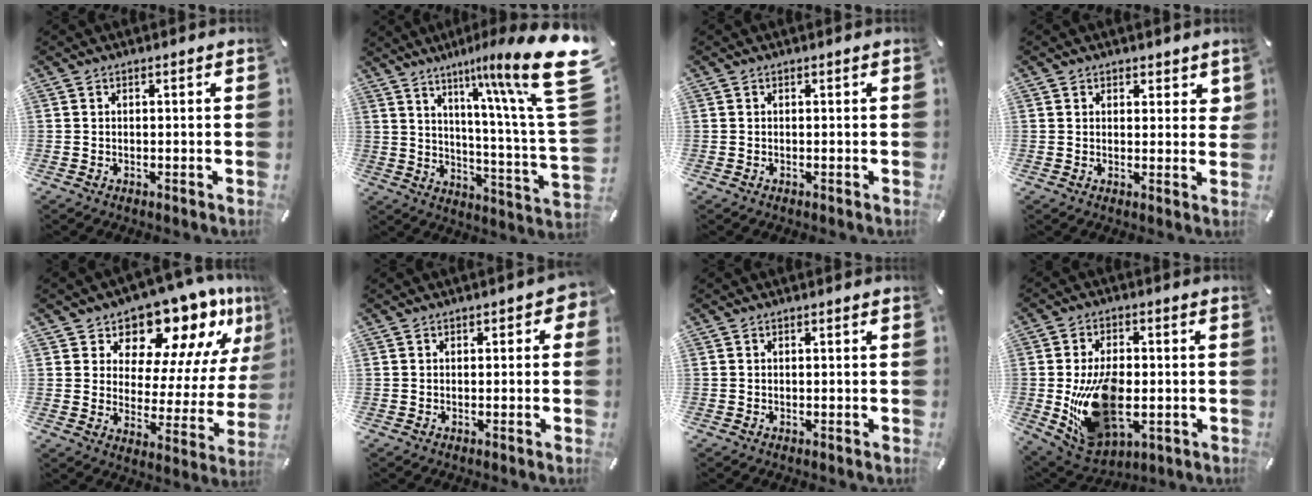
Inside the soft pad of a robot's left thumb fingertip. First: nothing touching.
{"total": 21.9, "force": [11.9, 3.0, 18.2], "torque": [-0.263, -0.091, 0.177]}
{"total": 0.0}
{"total": 3.0, "force": [1.7, 2.2, 0.9], "torque": [0.011, -0.005, 0.025]}
{"total": 13.1, "force": [11.1, 5.9, 3.8], "torque": [-0.063, -0.114, 0.185]}
{"total": 1.6, "force": [-0.1, 1.1, 1.1], "torque": [-0.014, 0.004, -0.005]}
{"total": 0.0}
{"total": 18.2, "force": [-2.2, 11.7, 13.8], "torque": [-0.261, -0.010, -0.031]}